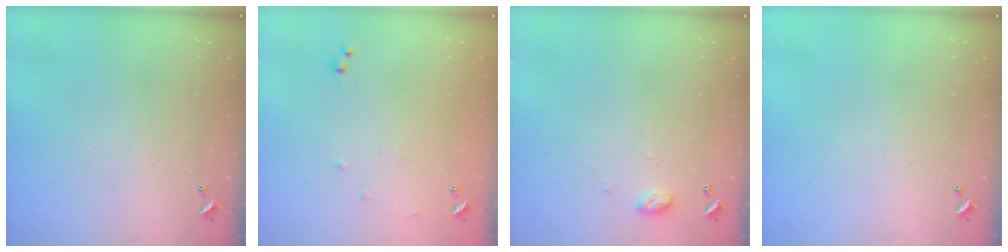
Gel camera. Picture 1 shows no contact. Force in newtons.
{"total": 6.3, "press": 6.3, "slide": 0.7}
{"total": 5.3, "press": 5.2, "slide": 0.8}
{"total": 0.0}